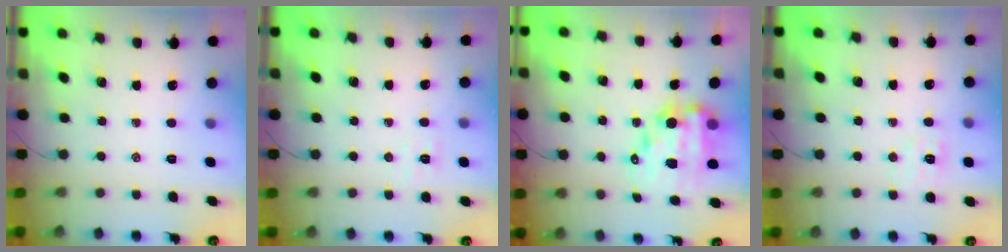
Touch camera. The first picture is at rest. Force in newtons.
{"total": 4.4, "press": 4.3, "slide": 0.8}
{"total": 12.5, "press": 12.1, "slide": 3.2}
{"total": 5.4, "press": 5.3, "slide": 1.1}